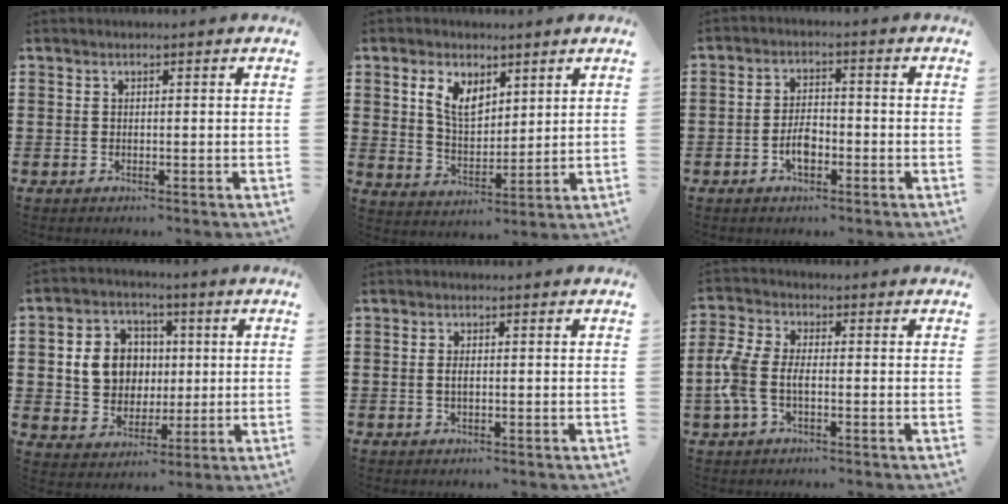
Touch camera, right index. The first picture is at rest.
{"total": 6.1, "force": [3.1, 3.5, 3.9], "torque": [-0.091, 0.012, 0.057]}
{"total": 4.1, "force": [-1.6, 2.0, 3.1], "torque": [-0.070, 0.002, -0.034]}
{"total": 8.0, "force": [1.0, 7.2, 3.4], "torque": [-0.078, 0.018, 0.017]}
{"total": 1.3, "force": [-0.1, 0.5, 1.2], "torque": [-0.023, 0.002, -0.002]}
{"total": 5.3, "force": [-1.3, 2.8, 4.3], "torque": [-0.120, -0.006, -0.035]}